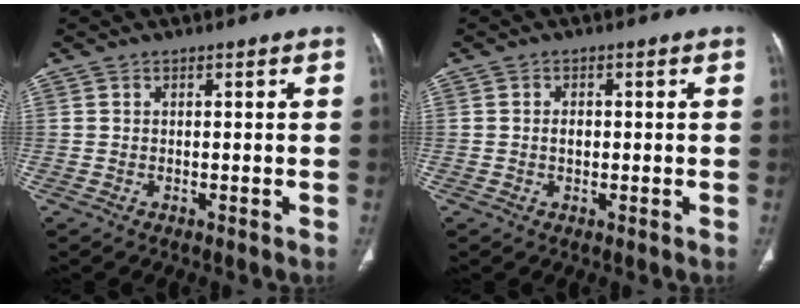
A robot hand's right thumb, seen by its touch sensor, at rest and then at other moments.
{"total": 1.7, "force": [-0.1, 1.2, 1.2], "torque": [-0.015, 0.002, -0.003]}